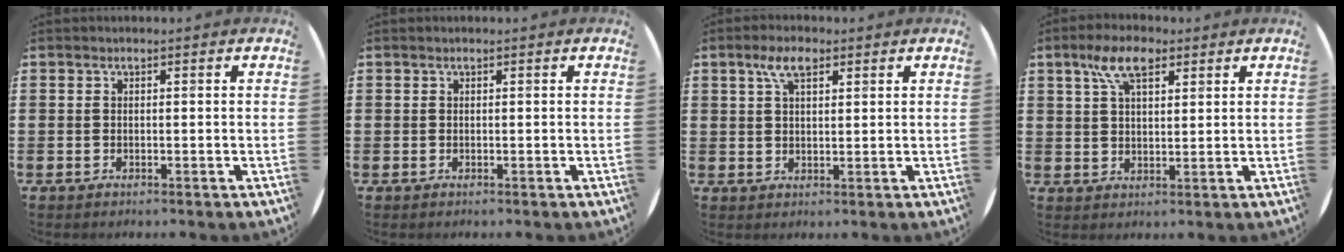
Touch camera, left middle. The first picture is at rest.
{"total": 0.0}
{"total": 4.4, "force": [2.8, 1.9, 2.9], "torque": [-0.057, 0.006, 0.047]}
{"total": 6.6, "force": [3.9, 3.0, 4.4], "torque": [-0.082, 0.004, 0.067]}